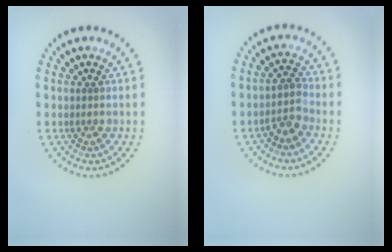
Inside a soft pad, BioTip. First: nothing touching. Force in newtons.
{"total": 1.8, "press": 1.4, "slide": 1.2}